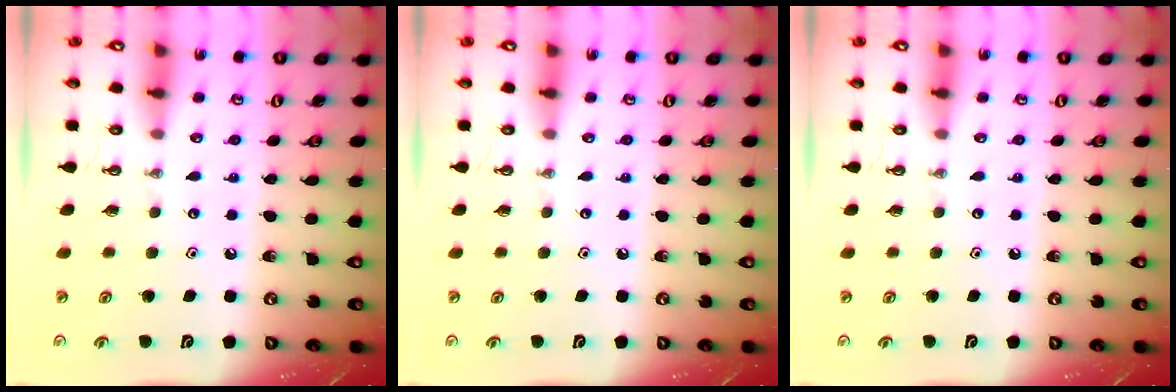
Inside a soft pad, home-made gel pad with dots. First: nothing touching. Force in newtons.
{"total": 0.0}
{"total": 0.0}